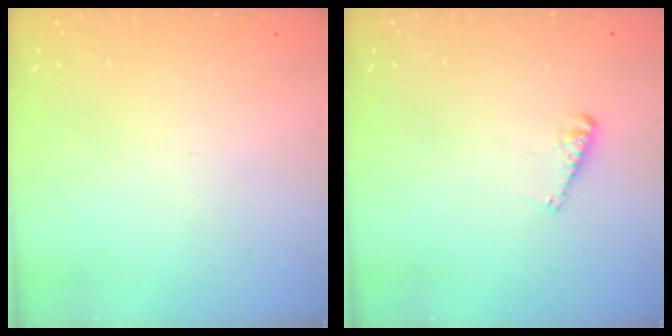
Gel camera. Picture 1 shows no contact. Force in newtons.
{"total": 4.8, "press": 4.7, "slide": 0.6}